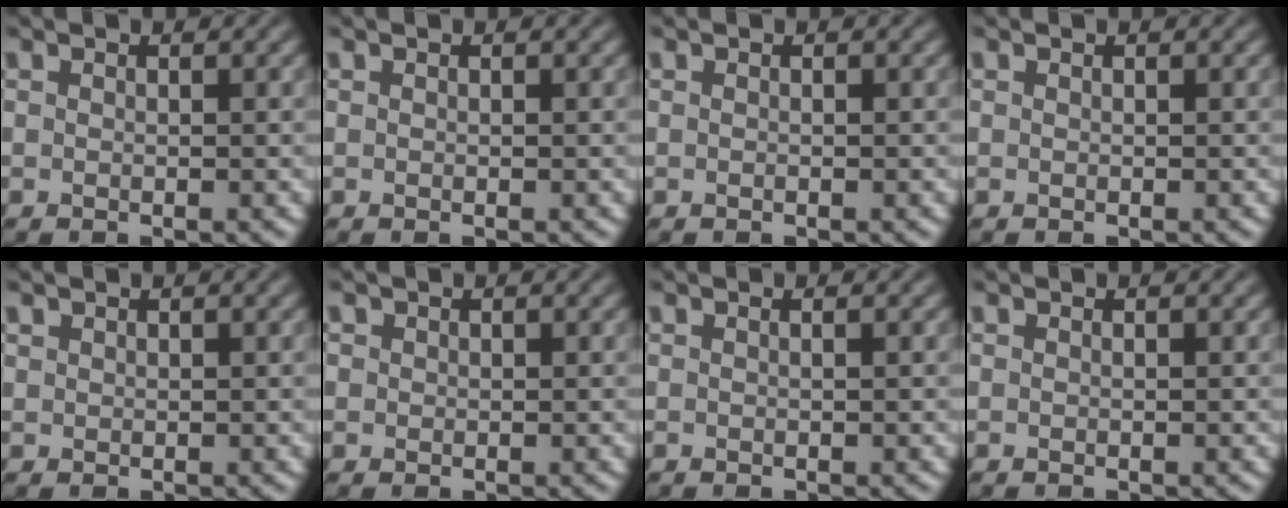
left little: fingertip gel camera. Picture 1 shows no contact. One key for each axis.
{"total": 0.0}
{"total": 0.0}
{"total": 0.0}
{"total": 0.6, "fx": 0.4, "fy": 0.4, "fz": 0.0, "tx": 0.002, "ty": -0.001, "tz": 0.011}
{"total": 0.7, "fx": 0.2, "fy": 0.7, "fz": 0.1, "tx": 0.006, "ty": -0.001, "tz": 0.002}
{"total": 0.6, "fx": 0.2, "fy": 0.2, "fz": 0.5, "tx": -0.006, "ty": 0.002, "tz": -0.004}
{"total": 0.0}